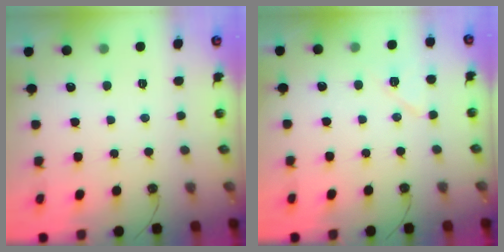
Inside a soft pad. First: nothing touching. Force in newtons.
{"total": 6.8, "press": 6.7, "slide": 0.8}